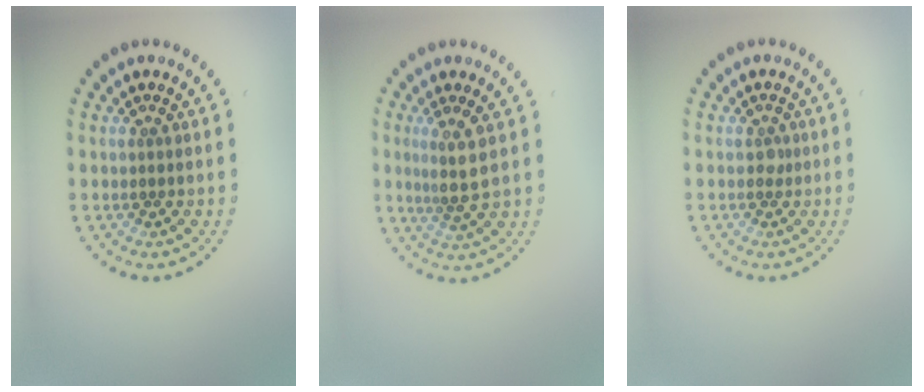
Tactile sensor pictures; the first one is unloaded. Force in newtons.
{"total": 2.5, "press": 2.0, "slide": 1.5}
{"total": 0.7, "press": 0.6, "slide": 0.5}